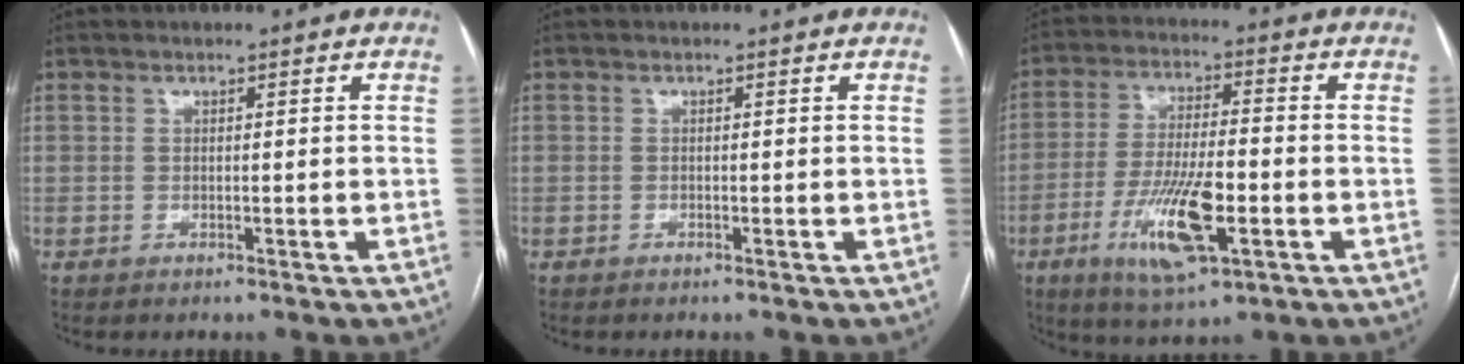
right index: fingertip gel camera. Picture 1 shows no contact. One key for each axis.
{"total": 0.0}
{"total": 12.1, "fx": -4.4, "fy": 2.6, "fz": 11.0, "tx": -0.219, "ty": -0.014, "tz": -0.075}